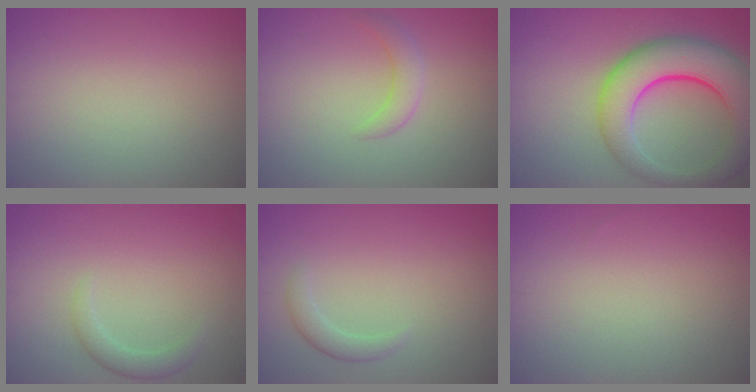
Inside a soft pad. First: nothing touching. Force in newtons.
{"total": 1.8, "press": 1.8, "slide": 0.1}
{"total": 8.9, "press": 8.9, "slide": 0.4}
{"total": 1.7, "press": 1.7, "slide": 0.2}
{"total": 1.5, "press": 1.5, "slide": 0.1}
{"total": 0.0}